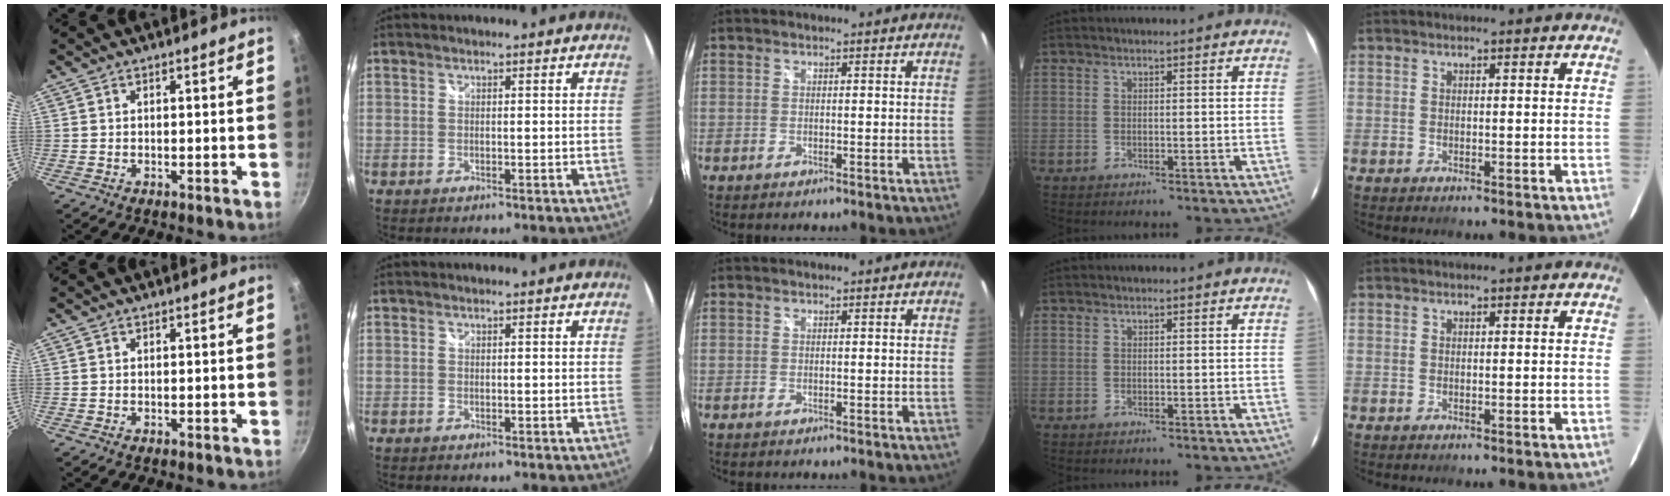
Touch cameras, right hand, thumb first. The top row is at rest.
{}